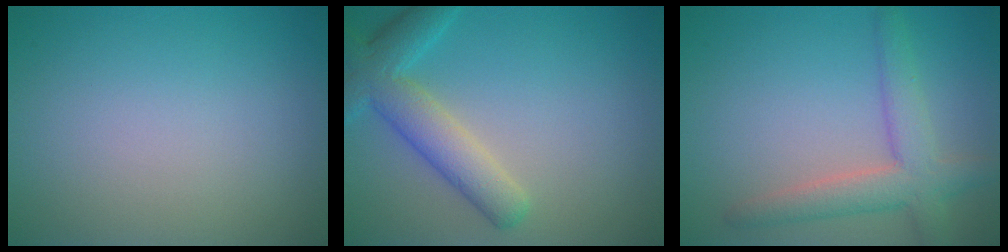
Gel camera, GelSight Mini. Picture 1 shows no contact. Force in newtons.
{"total": 5.0, "press": 5.0, "slide": 0.5}
{"total": 4.3, "press": 4.3, "slide": 0.2}